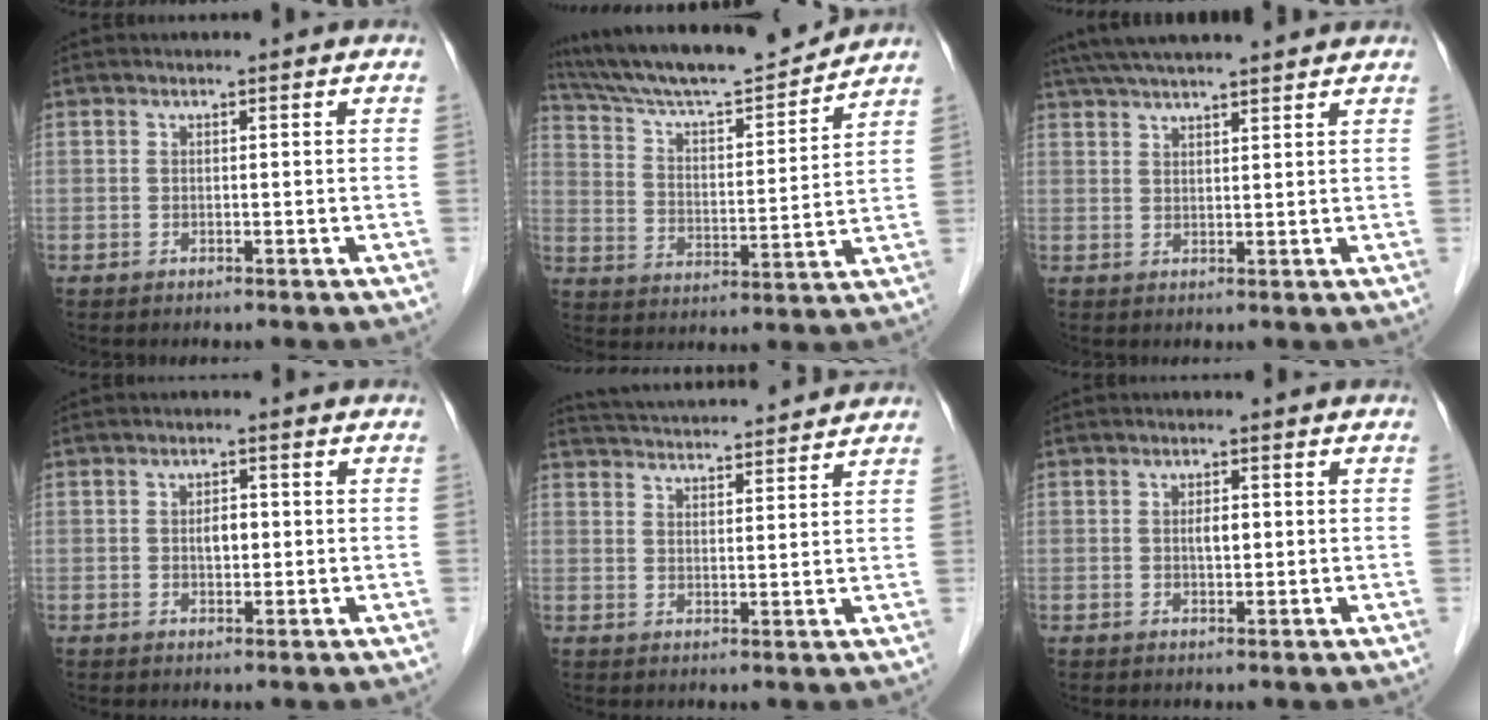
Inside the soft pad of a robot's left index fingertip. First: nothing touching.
{"total": 17.4, "force": [16.1, 1.4, 6.4], "torque": [-0.118, 0.006, 0.264]}
{"total": 12.6, "force": [11.1, 0.9, 6.0], "torque": [-0.105, 0.045, 0.165]}
{"total": 2.3, "force": [0.1, 1.2, 1.9], "torque": [-0.033, 0.002, 0.001]}
{"total": 13.9, "force": [13.2, 1.3, 4.2], "torque": [-0.077, 0.030, 0.193]}
{"total": 1.8, "force": [0.2, 0.8, 1.6], "torque": [-0.029, 0.002, 0.003]}